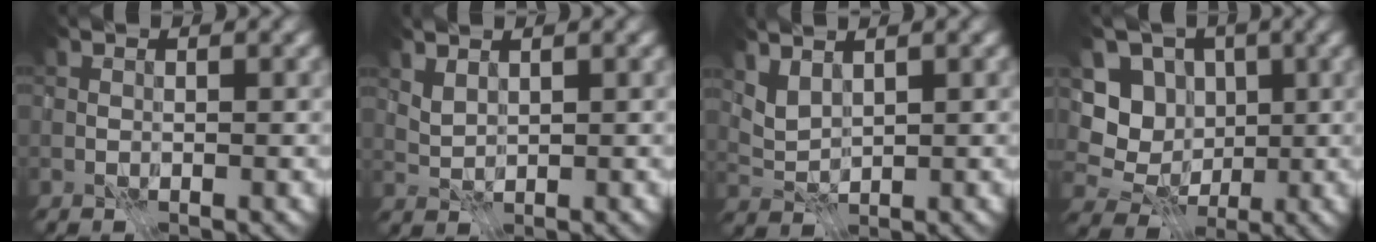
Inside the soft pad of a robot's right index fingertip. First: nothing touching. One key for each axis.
{"total": 1.2, "fx": 1.0, "fy": 0.3, "fz": 0.6, "tx": -0.017, "ty": -0.004, "tz": 0.023}
{"total": 1.7, "fx": 1.4, "fy": 0.5, "fz": 0.8, "tx": -0.026, "ty": -0.007, "tz": 0.033}
{"total": 6.3, "fx": -0.1, "fy": 5.5, "fz": 3.0, "tx": -0.049, "ty": -0.007, "tz": -0.017}